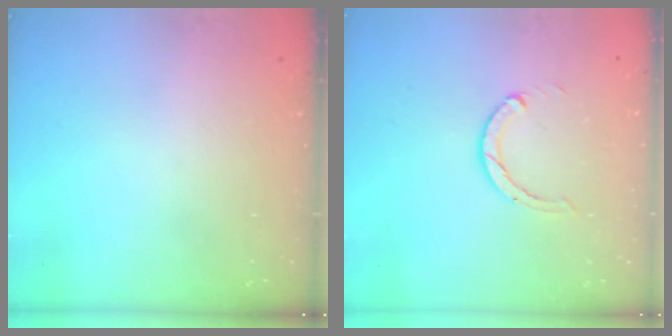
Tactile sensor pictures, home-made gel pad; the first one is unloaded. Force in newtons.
{"total": 1.9, "press": 1.9, "slide": 0.2}